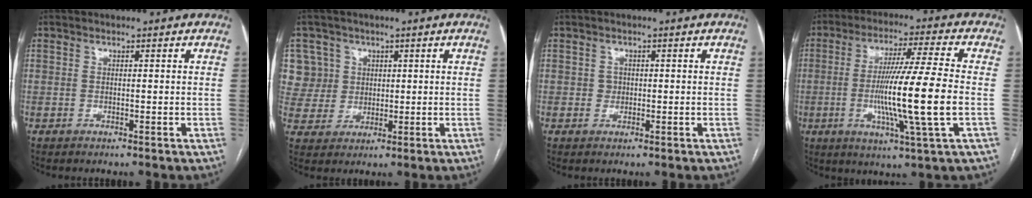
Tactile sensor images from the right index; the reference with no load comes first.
{"total": 8.9, "force": [2.9, 8.4, 0.4], "torque": [-0.014, 0.035, 0.074]}
{"total": 1.3, "force": [0.1, 1.2, 0.3], "torque": [-0.003, 0.004, 0.005]}
{"total": 14.4, "force": [-2.0, -1.1, 14.2], "torque": [-0.264, -0.013, -0.042]}